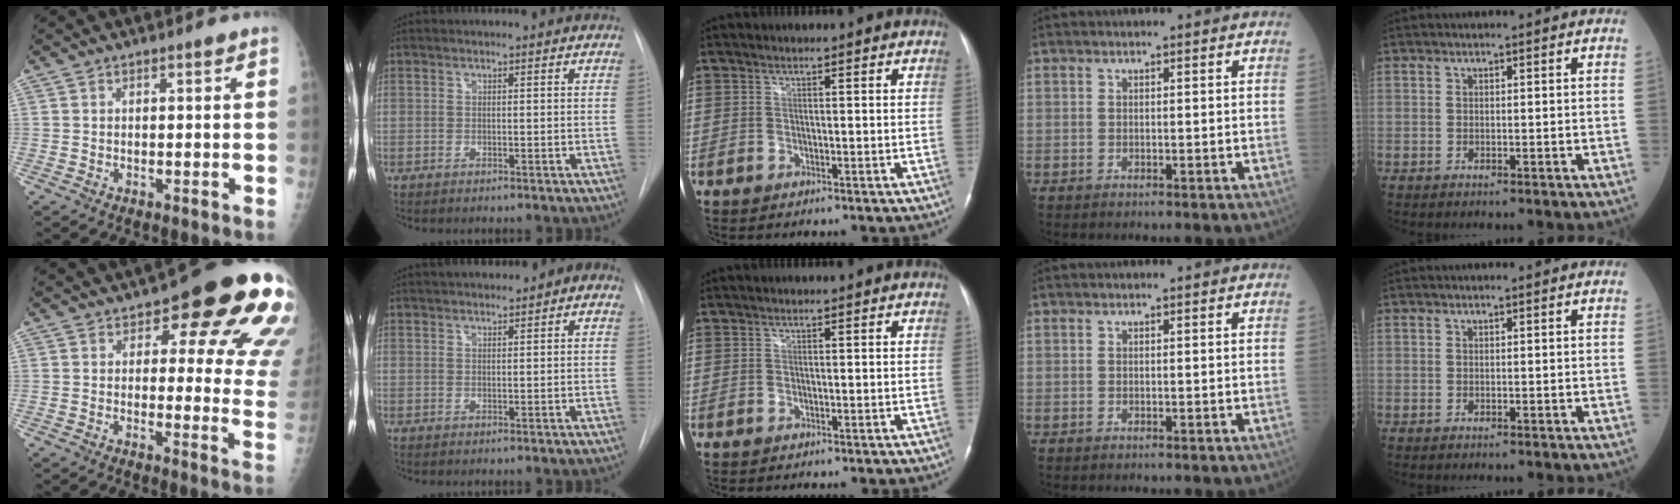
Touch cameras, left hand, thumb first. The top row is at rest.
{"thumb": {"total": 19.5, "force": [9.3, 7.8, 15.2], "torque": [-0.137, -0.040, 0.100]}, "index": {"total": 4.7, "force": [2.1, 1.8, 3.8], "torque": [-0.059, 0.018, 0.027]}}